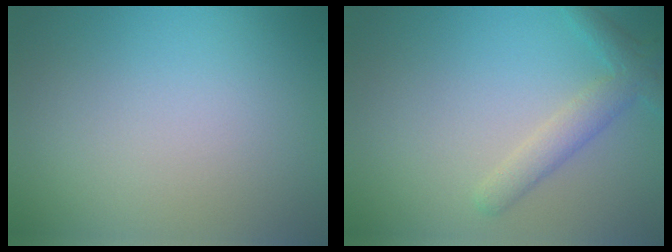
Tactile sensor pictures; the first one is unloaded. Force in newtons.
{"total": 2.9, "press": 2.9, "slide": 0.1}